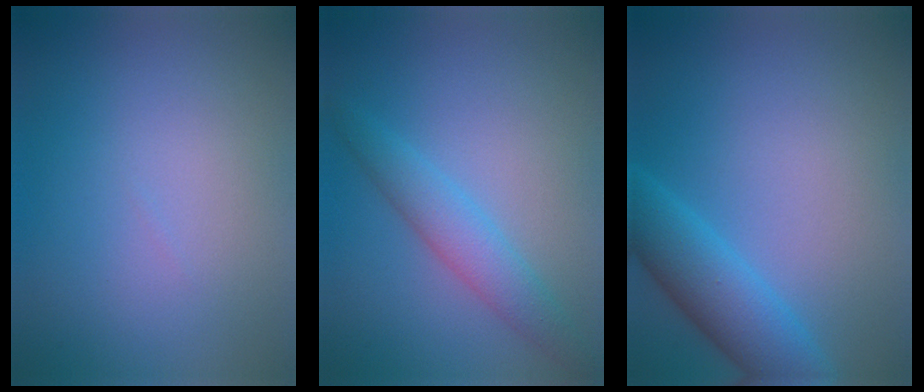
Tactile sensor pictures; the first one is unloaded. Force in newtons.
{"total": 3.0, "press": 3.0, "slide": 0.1}
{"total": 4.9, "press": 4.9, "slide": 0.3}